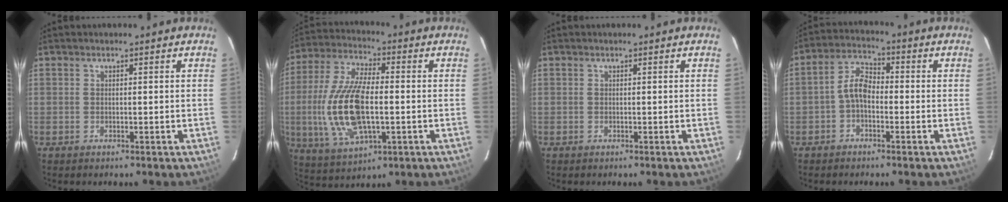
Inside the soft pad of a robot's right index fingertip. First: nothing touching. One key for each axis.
{"total": 17.1, "fx": -1.9, "fy": 7.4, "fz": 15.3, "tx": -0.325, "ty": -0.003, "tz": -0.030}
{"total": 0.0}
{"total": 5.1, "fx": -1.4, "fy": 3.1, "fz": 3.7, "tx": -0.075, "ty": 0.019, "tz": -0.031}